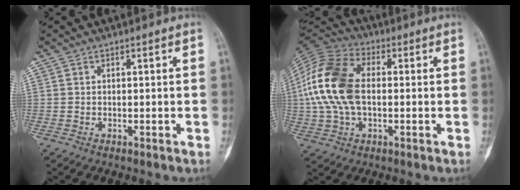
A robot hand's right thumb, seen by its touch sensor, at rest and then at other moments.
{"total": 16.5, "force": [0.6, 10.3, 12.9], "torque": [-0.270, 0.023, 0.006]}